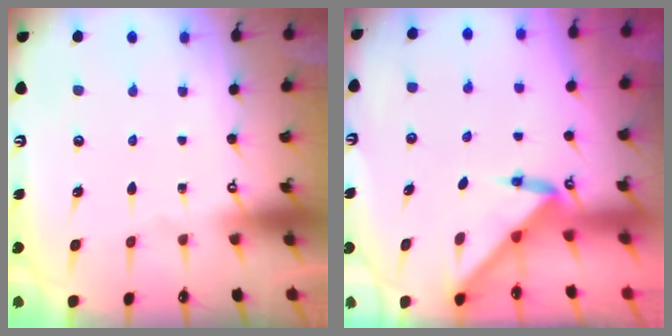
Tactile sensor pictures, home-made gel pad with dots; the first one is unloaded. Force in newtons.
{"total": 3.2, "press": 3.2, "slide": 0.2}